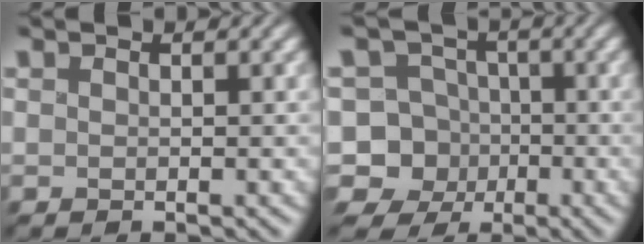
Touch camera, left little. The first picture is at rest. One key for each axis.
{"total": 8.5, "fx": -3.0, "fy": 7.6, "fz": 2.3, "tx": -0.019, "ty": 0.021, "tz": -0.088}